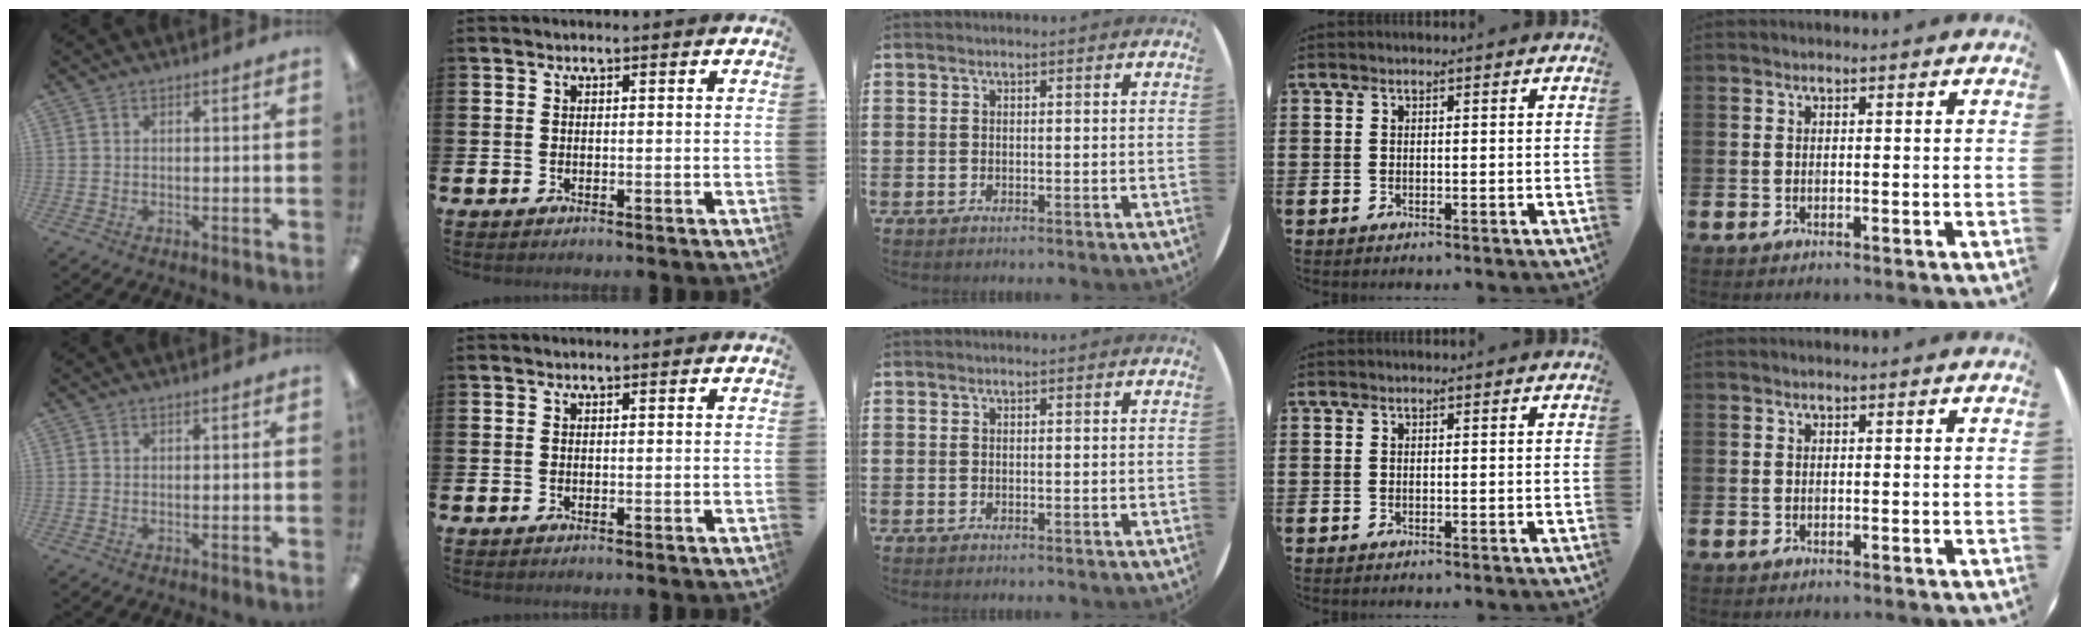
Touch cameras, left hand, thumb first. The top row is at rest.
{}